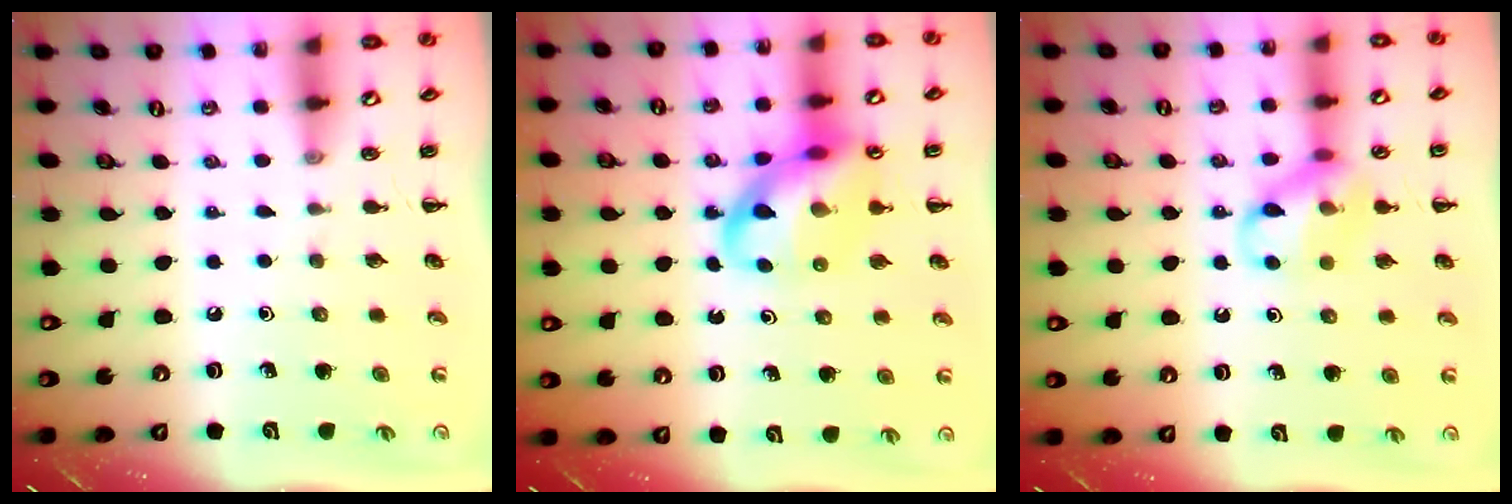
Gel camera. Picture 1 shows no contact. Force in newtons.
{"total": 14.8, "press": 14.5, "slide": 3.1}
{"total": 13.1, "press": 13.0, "slide": 1.7}